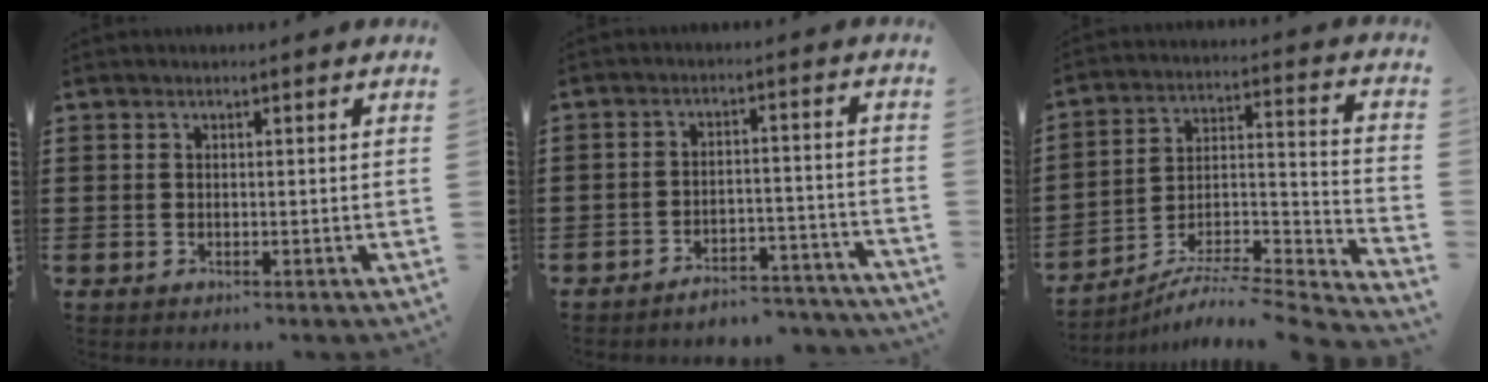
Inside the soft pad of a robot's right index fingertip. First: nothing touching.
{"total": 4.5, "force": [-4.4, 0.6, 0.5], "torque": [-0.013, 0.009, -0.091]}
{"total": 5.8, "force": [-5.2, 0.6, 2.6], "torque": [-0.041, -0.010, -0.106]}